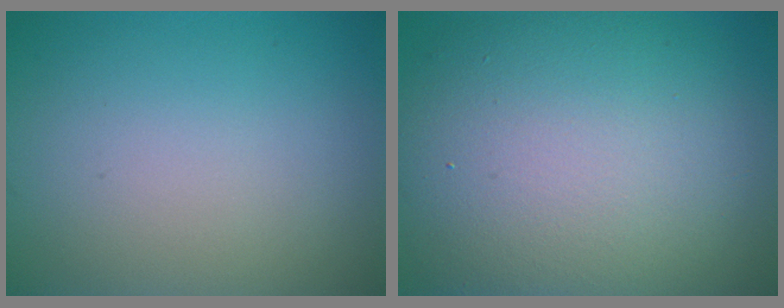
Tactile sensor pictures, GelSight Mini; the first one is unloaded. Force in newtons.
{"total": 13.8, "press": 13.8, "slide": 0.7}